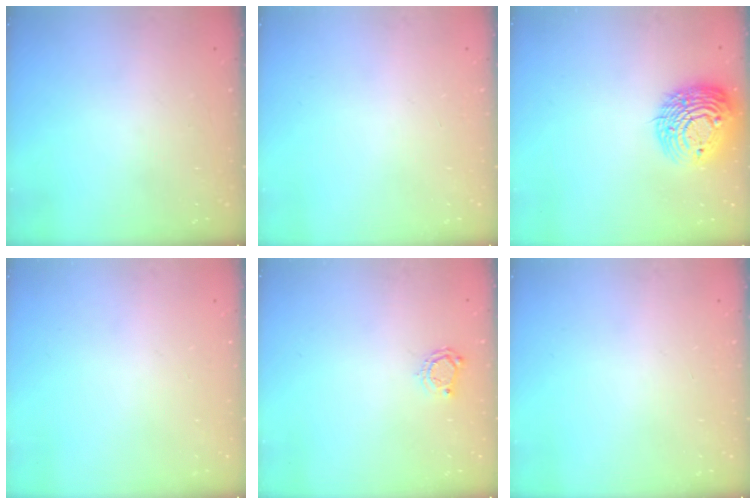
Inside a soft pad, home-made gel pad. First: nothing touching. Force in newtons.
{"total": 0.0}
{"total": 15.4, "press": 15.2, "slide": 2.5}
{"total": 0.0}
{"total": 4.7, "press": 4.6, "slide": 0.5}
{"total": 0.0}